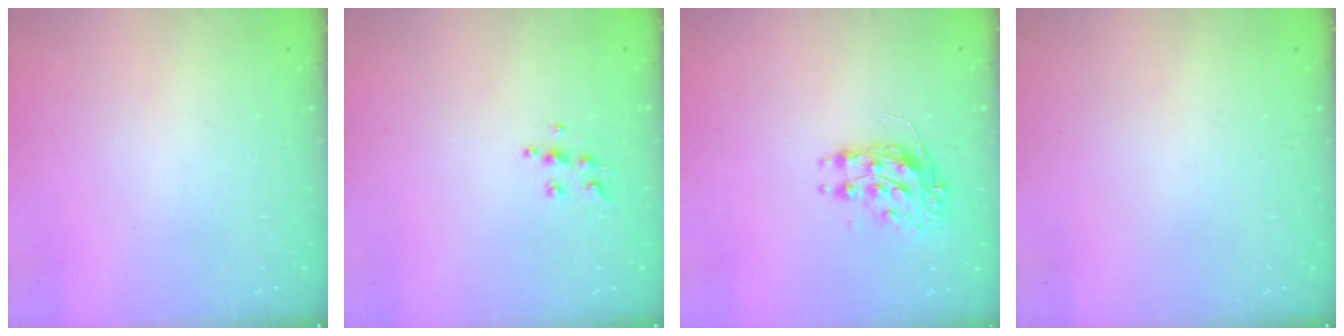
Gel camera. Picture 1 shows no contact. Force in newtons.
{"total": 6.6, "press": 6.5, "slide": 0.3}
{"total": 8.2, "press": 8.2, "slide": 0.3}
{"total": 0.0}